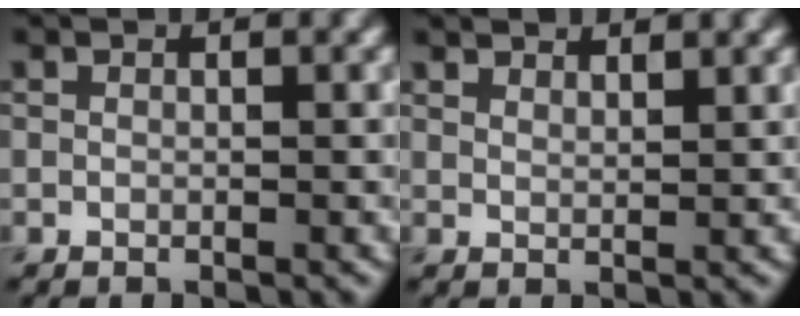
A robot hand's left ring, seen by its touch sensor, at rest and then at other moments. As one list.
[{"total": 3.0, "force": [2.8, 0.7, 0.9], "torque": [-0.009, -0.001, 0.042]}]